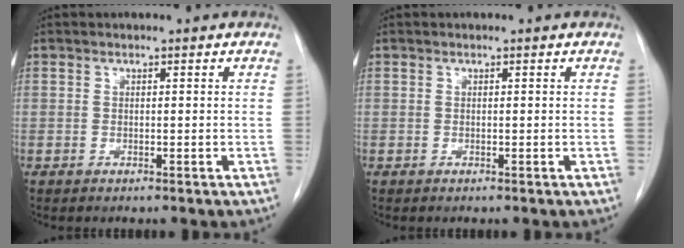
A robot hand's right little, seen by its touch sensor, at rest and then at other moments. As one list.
[{"total": 0.0}]